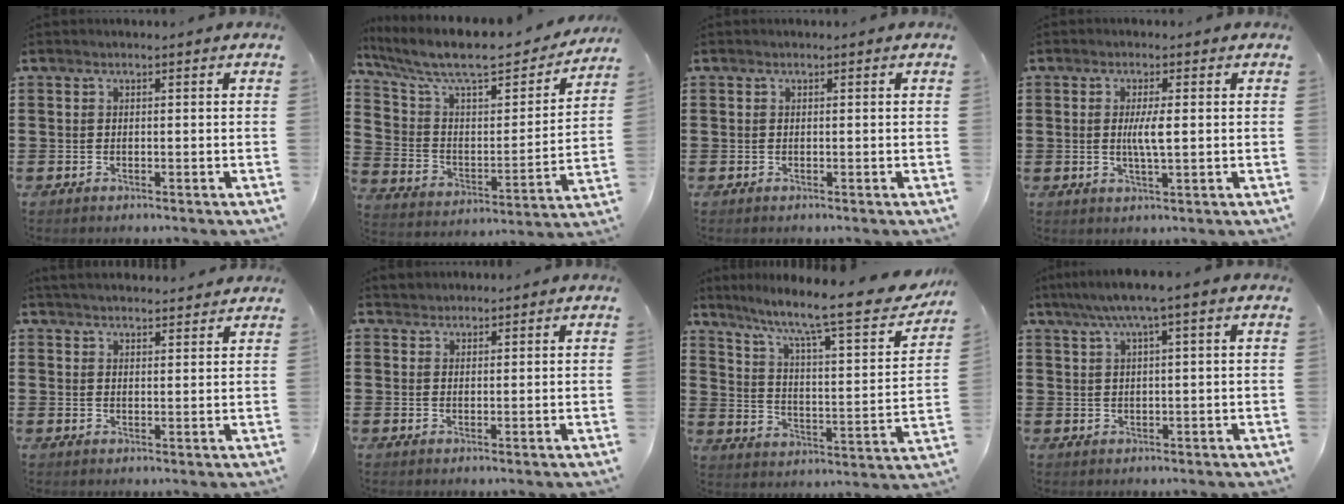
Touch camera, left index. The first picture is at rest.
{"total": 9.6, "force": [8.0, 2.3, 4.8], "torque": [-0.129, -0.054, 0.135]}
{"total": 0.0}
{"total": 3.8, "force": [0.4, 0.5, 3.8], "torque": [-0.072, -0.002, 0.004]}
{"total": 3.0, "force": [3.0, 0.2, 0.3], "torque": [-0.015, -0.003, 0.057]}
{"total": 1.6, "force": [1.4, 0.5, -0.2], "torque": [0.000, 0.002, 0.030]}
{"total": 10.2, "force": [8.0, 0.9, 6.3], "torque": [-0.129, -0.064, 0.121]}
{"total": 3.6, "force": [1.6, -0.1, 3.3], "torque": [-0.066, 0.000, 0.025]}